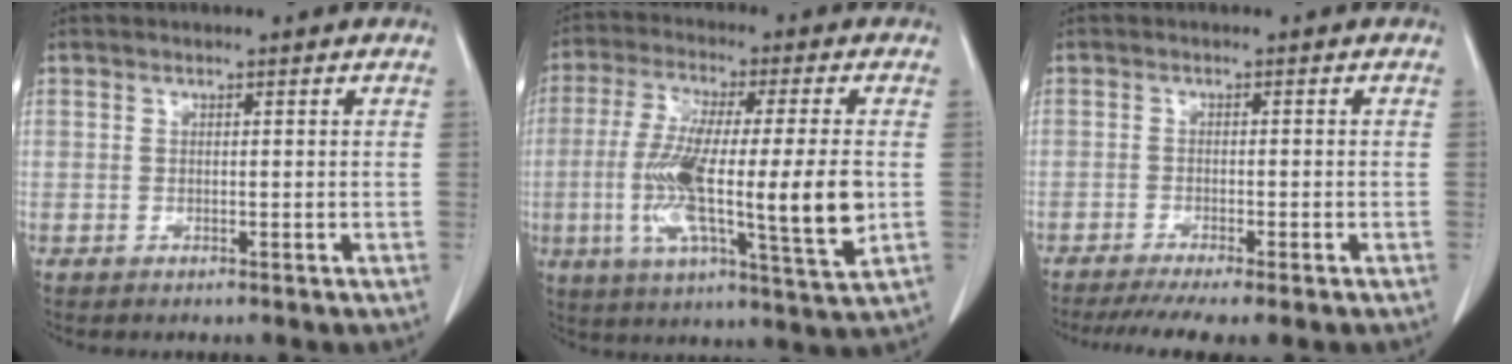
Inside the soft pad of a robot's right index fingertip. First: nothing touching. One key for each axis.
{"total": 18.3, "fx": -2.0, "fy": 2.0, "fz": 18.1, "tx": -0.312, "ty": -0.016, "tz": -0.035}
{"total": 8.1, "fx": -6.3, "fy": 0.5, "fz": 5.1, "tx": -0.067, "ty": -0.011, "tz": -0.096}